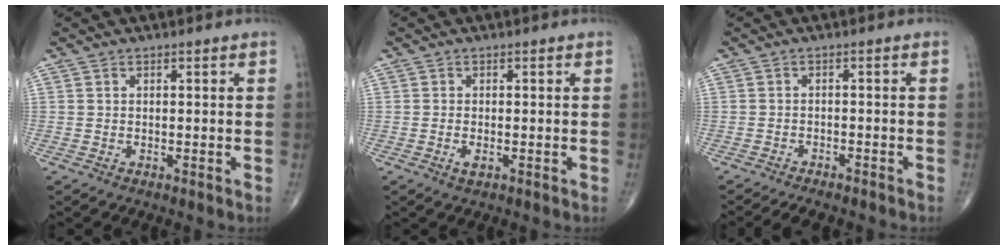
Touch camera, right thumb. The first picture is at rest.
{"total": 1.4, "force": [-0.5, 0.5, 1.2], "torque": [-0.025, -0.003, -0.010]}
{"total": 5.8, "force": [-5.2, 1.5, 2.1], "torque": [-0.028, 0.015, -0.072]}